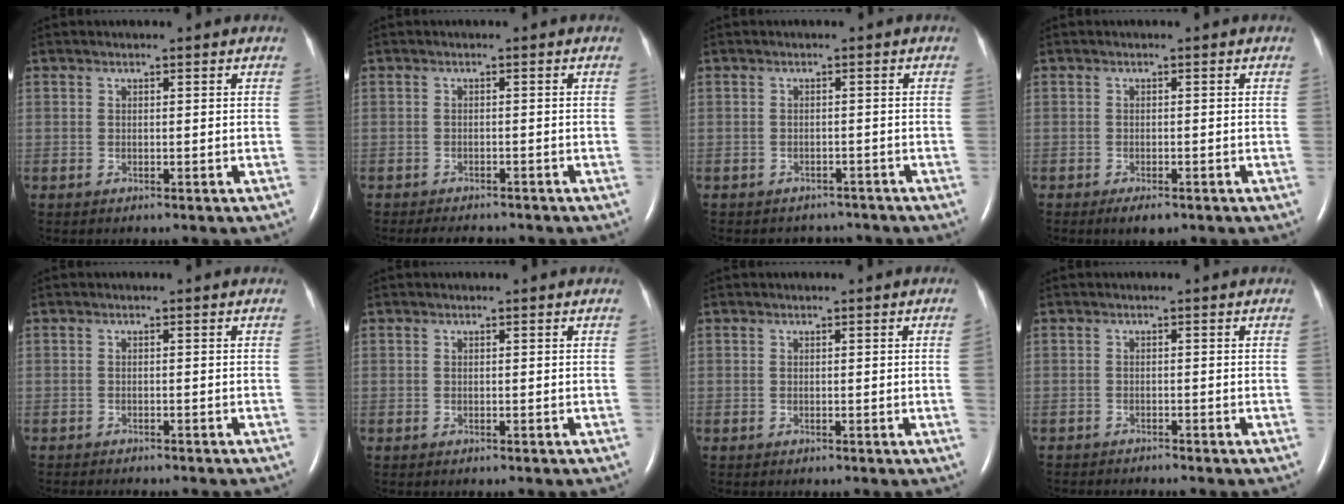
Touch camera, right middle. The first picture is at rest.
{"total": 4.6, "force": [-4.1, 1.5, 1.7], "torque": [-0.025, -0.003, -0.049]}
{"total": 3.6, "force": [-3.2, 1.7, -0.2], "torque": [-0.003, 0.007, -0.037]}
{"total": 2.0, "force": [-1.3, 0.6, 1.4], "torque": [-0.029, -0.003, -0.015]}
{"total": 3.3, "force": [-3.0, 0.6, 1.4], "torque": [-0.024, -0.005, -0.033]}
{"total": 0.0}
{"total": 1.3, "force": [-0.1, -0.6, 1.2], "torque": [-0.011, 0.000, -0.002]}
{"total": 2.1, "force": [-2.0, -0.2, 0.5], "torque": [-0.004, -0.001, -0.033]}